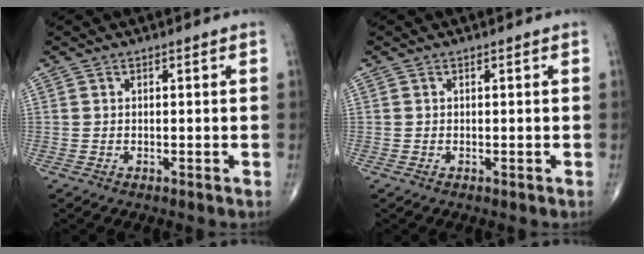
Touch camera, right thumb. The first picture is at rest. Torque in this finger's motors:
{"motor_torque": [2.54, 2.47, 0.04, -0.10, 0.03]}